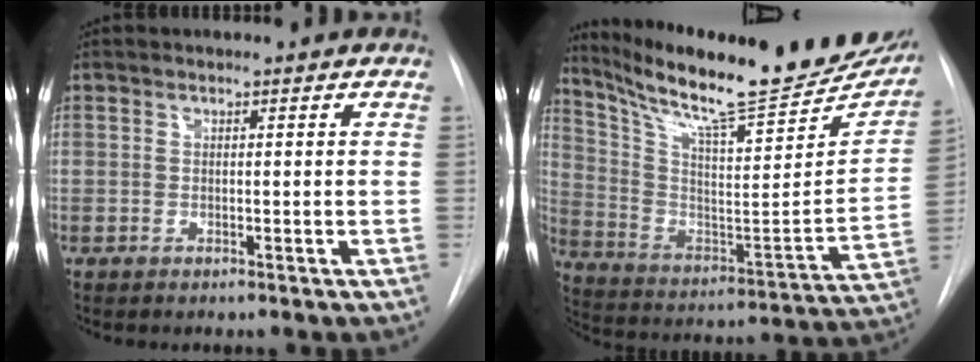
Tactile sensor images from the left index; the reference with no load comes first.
{"total": 29.3, "force": [24.7, 4.4, 15.1], "torque": [-0.250, -0.060, 0.352]}